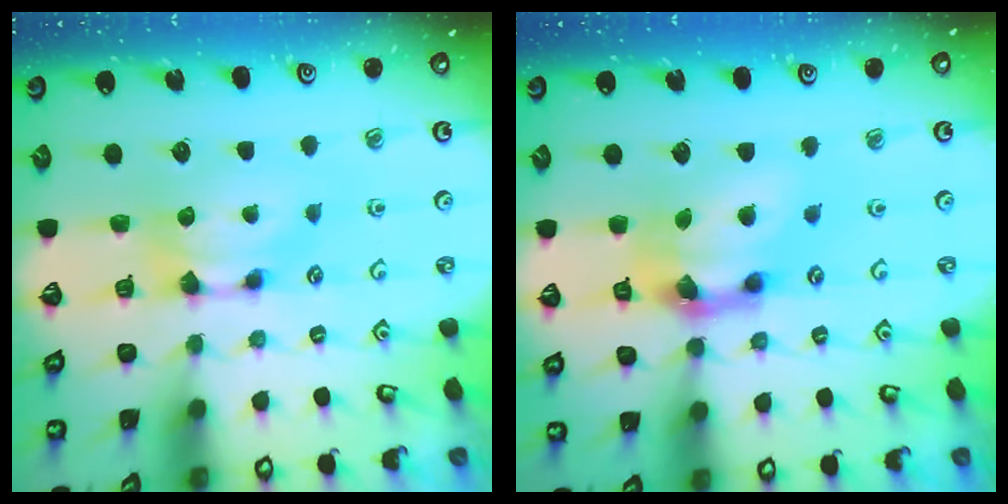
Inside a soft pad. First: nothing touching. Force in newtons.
{"total": 6.2, "press": 5.7, "slide": 2.6}